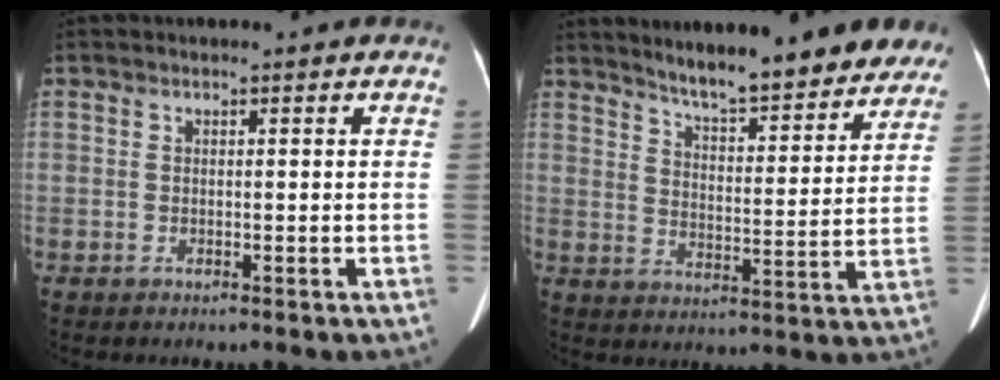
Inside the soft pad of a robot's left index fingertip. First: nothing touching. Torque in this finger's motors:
{"motor_torque": [0.59, -0.84, 0.34, 0.02]}